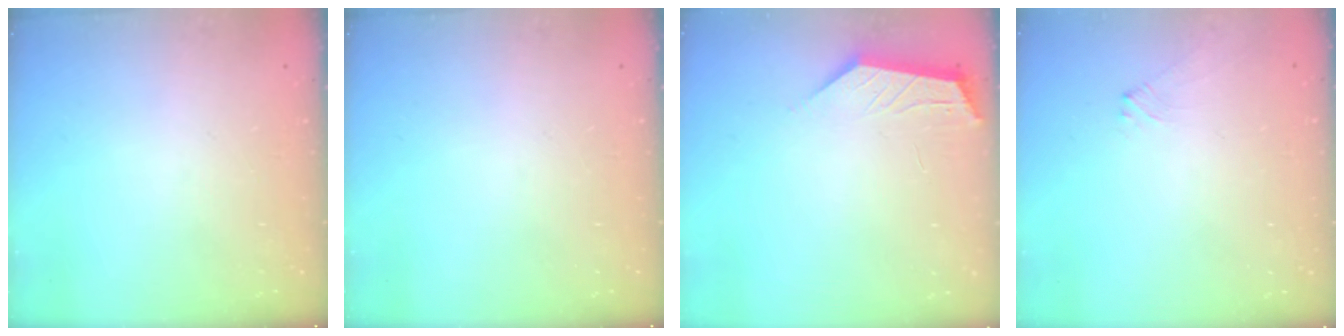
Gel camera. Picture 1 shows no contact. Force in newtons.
{"total": 0.0}
{"total": 1.8, "press": 1.8, "slide": 0.4}
{"total": 0.7, "press": 0.6, "slide": 0.3}